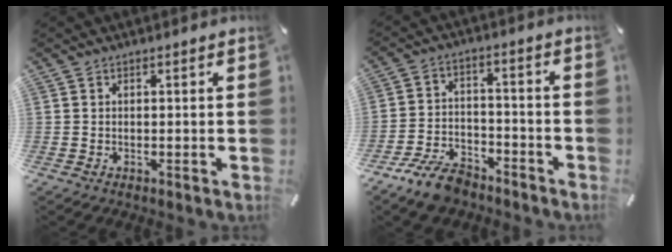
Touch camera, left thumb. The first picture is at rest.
{"total": 9.5, "force": [-7.2, 4.6, 4.0], "torque": [-0.078, 0.043, -0.137]}